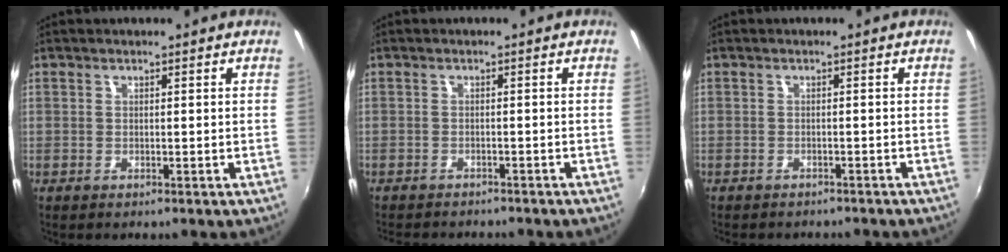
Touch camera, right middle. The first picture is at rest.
{"total": 6.1, "force": [-5.5, 1.4, 2.1], "torque": [-0.053, -0.014, -0.078]}
{"total": 4.5, "force": [-4.1, 1.3, 1.5], "torque": [-0.038, -0.014, -0.054]}